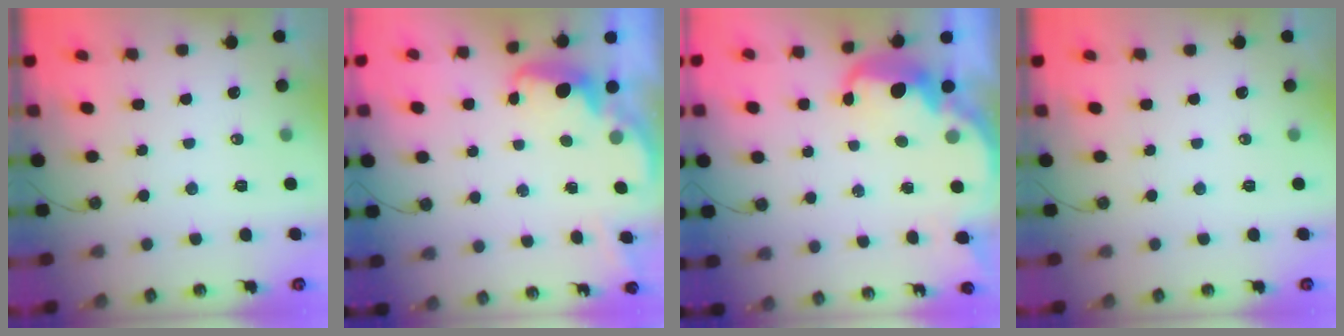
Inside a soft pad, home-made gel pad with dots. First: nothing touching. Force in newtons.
{"total": 2.7, "press": 2.6, "slide": 0.8}
{"total": 4.9, "press": 4.9, "slide": 0.5}
{"total": 0.0}